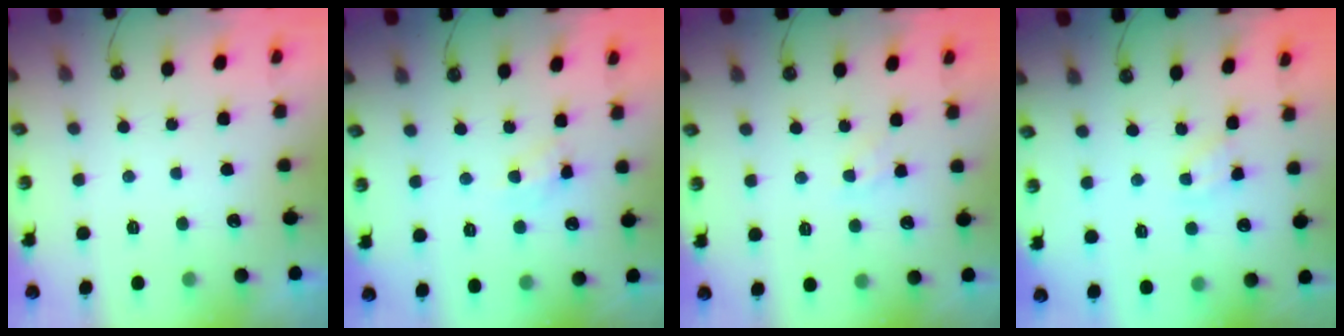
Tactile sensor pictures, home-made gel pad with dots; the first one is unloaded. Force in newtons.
{"total": 6.7, "press": 6.7, "slide": 0.6}
{"total": 4.4, "press": 4.4, "slide": 0.6}
{"total": 2.1, "press": 2.1, "slide": 0.3}